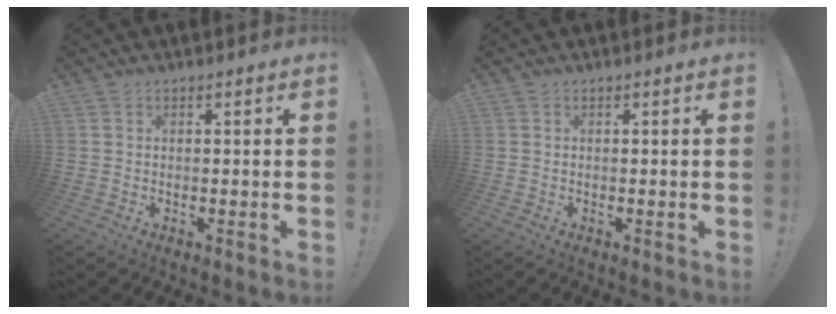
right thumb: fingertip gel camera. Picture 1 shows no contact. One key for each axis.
{"total": 0.0}